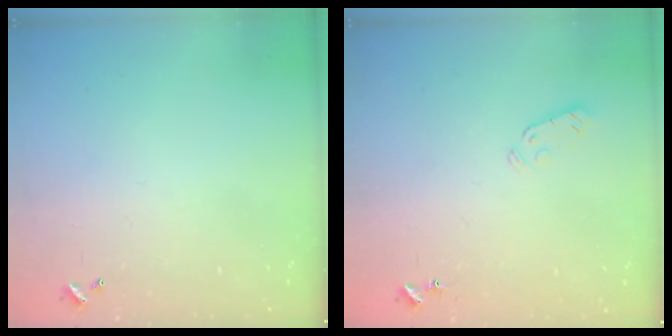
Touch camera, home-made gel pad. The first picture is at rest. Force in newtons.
{"total": 3.0, "press": 2.9, "slide": 0.9}